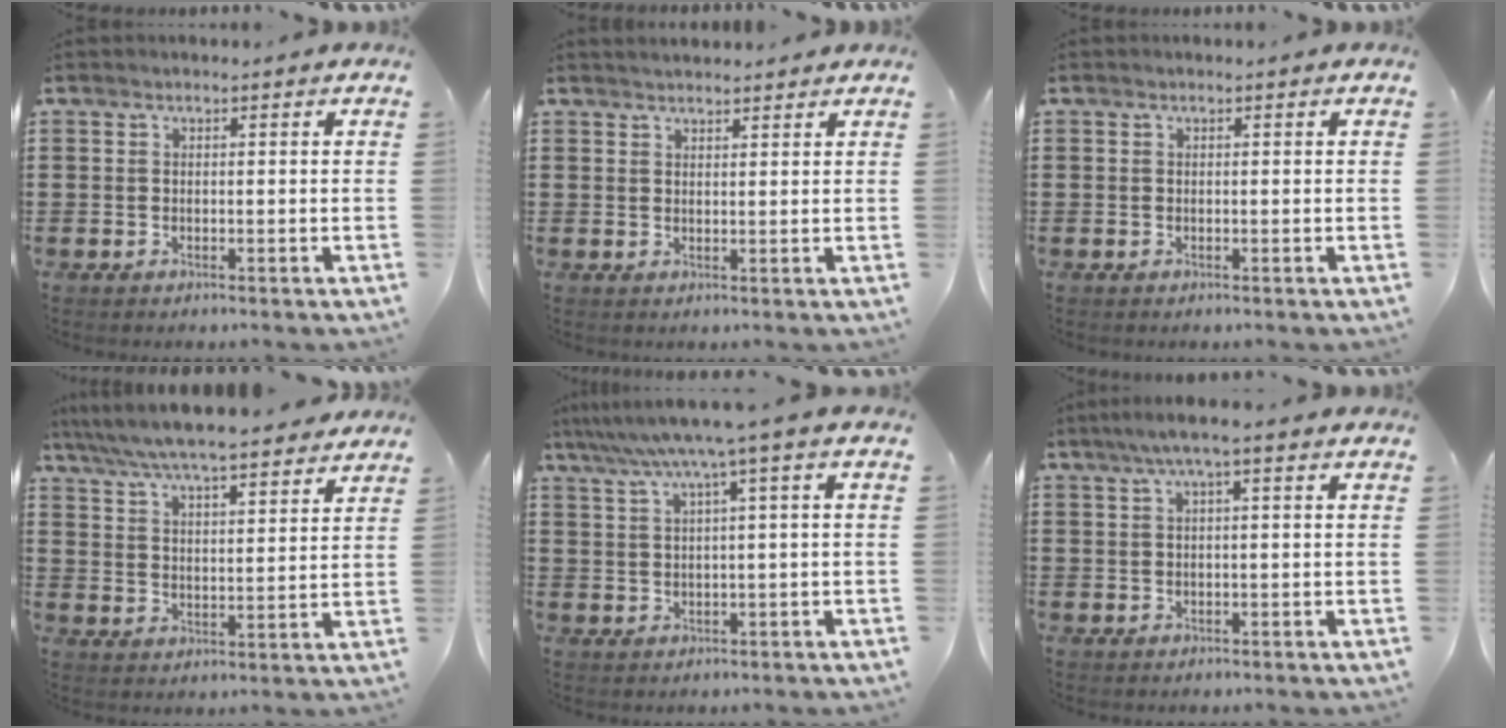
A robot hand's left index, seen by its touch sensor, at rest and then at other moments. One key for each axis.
{"total": 1.6, "fx": 1.6, "fy": 0.1, "fz": 0.1, "tx": -0.004, "ty": 0.004, "tz": 0.031}
{"total": 0.0}
{"total": 6.6, "fx": 6.2, "fy": 0.3, "fz": 2.2, "tx": -0.069, "ty": -0.028, "tz": 0.108}
{"total": 5.1, "fx": 2.3, "fy": -0.7, "fz": 4.5, "tx": -0.093, "ty": -0.015, "tz": 0.034}
{"total": 2.5, "fx": 0.5, "fy": 0.0, "fz": 2.4, "tx": -0.045, "ty": 0.001, "tz": 0.007}